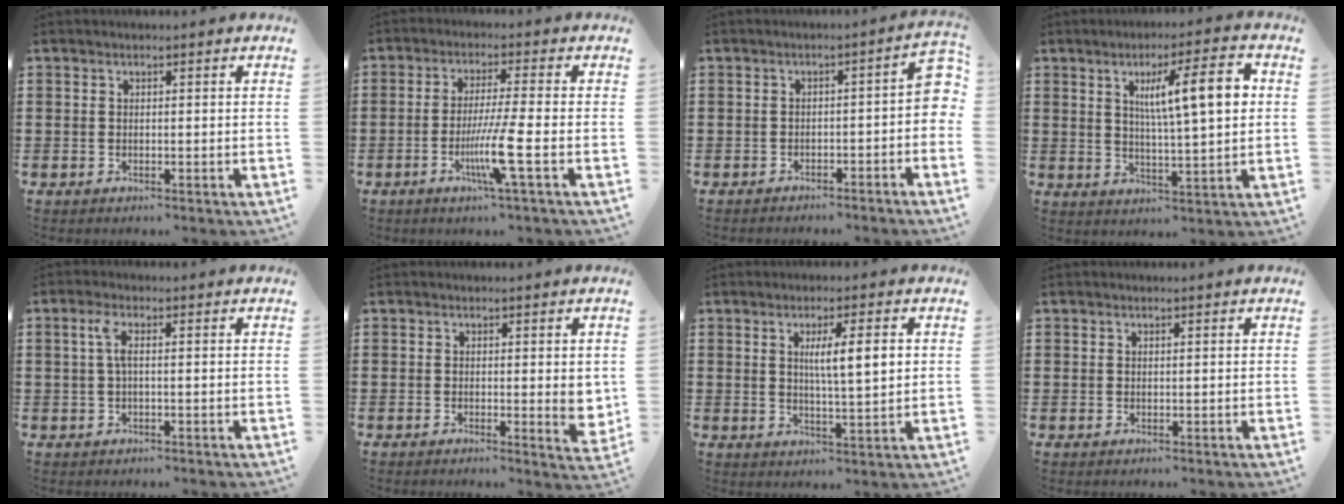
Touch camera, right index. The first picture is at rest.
{"total": 8.0, "force": [-2.8, -0.4, 7.5], "torque": [-0.146, -0.021, -0.054]}
{"total": 3.0, "force": [-1.8, 0.7, 2.3], "torque": [-0.038, 0.006, -0.036]}
{"total": 10.3, "force": [2.8, 1.9, 9.7], "torque": [-0.173, 0.001, 0.041]}
{"total": 2.8, "force": [0.2, 0.6, 2.7], "torque": [-0.062, 0.002, -0.002]}
{"total": 3.3, "force": [0.0, 1.0, 3.1], "torque": [-0.038, -0.005, -0.003]}
{"total": 5.8, "force": [1.3, 1.0, 5.5], "torque": [-0.099, 0.001, 0.017]}
{"total": 0.5, "force": [0.3, 0.5, 0.0], "torque": [-0.001, 0.004, 0.006]}